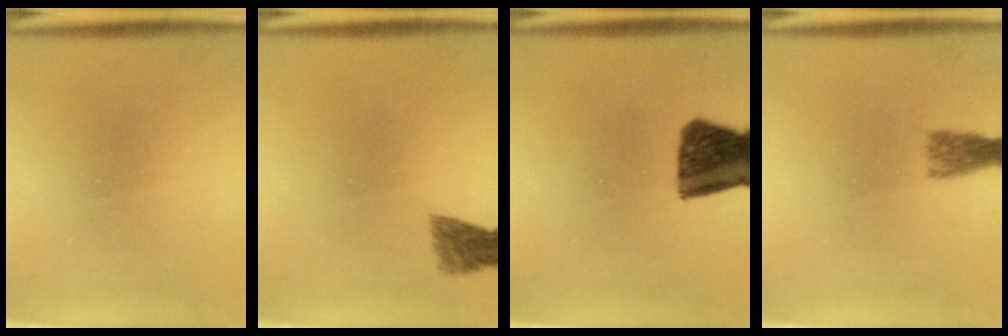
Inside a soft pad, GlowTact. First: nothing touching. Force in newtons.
{"total": 2.0}
{"total": 11.8}
{"total": 2.7}